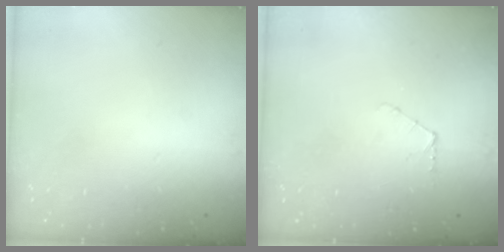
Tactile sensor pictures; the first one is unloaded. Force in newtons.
{"total": 3.1, "press": 3.1, "slide": 0.4}